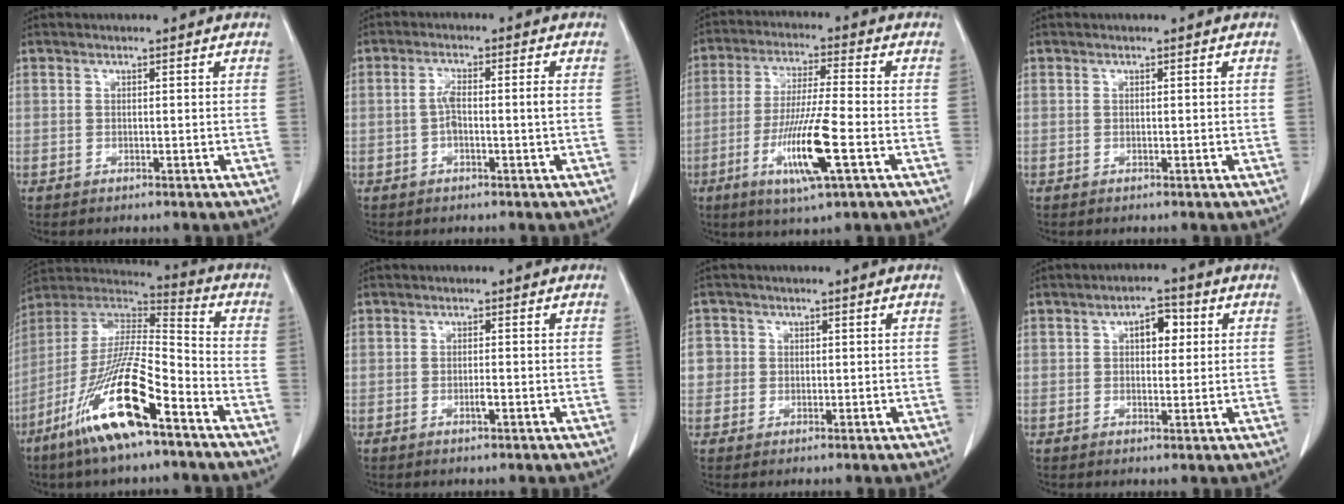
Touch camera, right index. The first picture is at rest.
{"total": 3.5, "force": [-0.6, 0.5, 3.5], "torque": [-0.068, 0.010, -0.010]}
{"total": 11.8, "force": [-4.1, 0.4, 11.0], "torque": [-0.214, -0.019, -0.076]}
{"total": 0.0}
{"total": 18.7, "force": [-10.2, 2.6, 15.4], "torque": [-0.327, -0.036, -0.193]}
{"total": 1.2, "force": [-0.5, 0.2, 1.1], "torque": [-0.023, 0.000, -0.009]}
{"total": 3.3, "force": [0.3, 3.3, 0.2], "torque": [0.011, 0.009, 0.004]}
{"total": 4.4, "force": [1.3, 2.3, 3.5], "torque": [-0.052, 0.013, 0.018]}